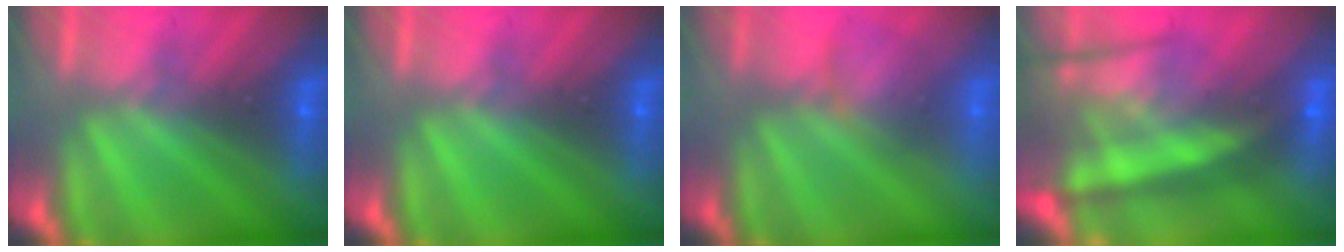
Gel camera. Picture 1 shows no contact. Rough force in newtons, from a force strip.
{"total": 0.0}
{"total": 3.0}
{"total": 5.6}